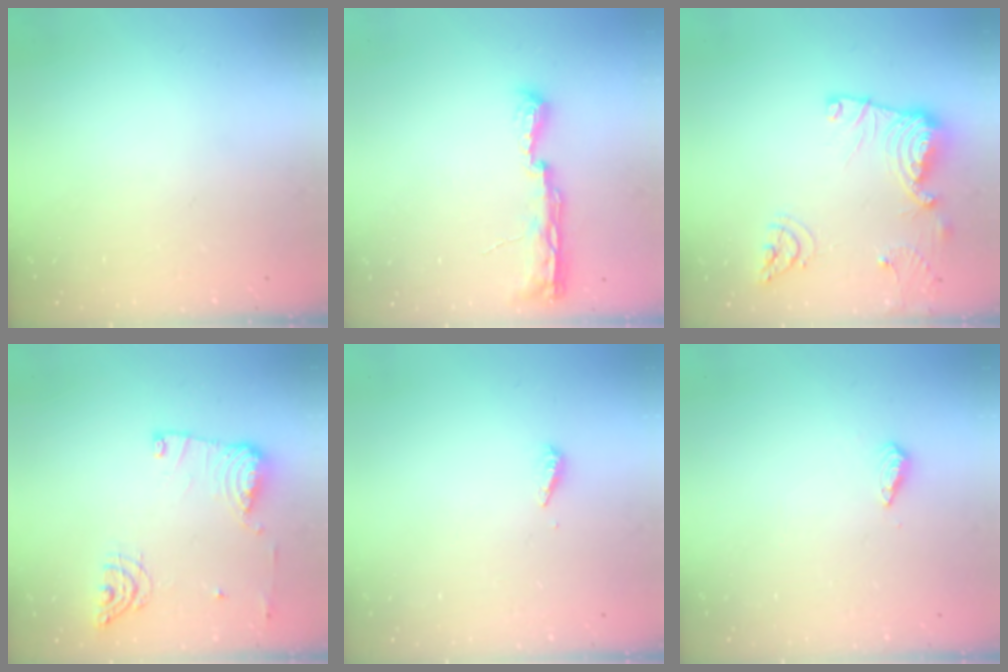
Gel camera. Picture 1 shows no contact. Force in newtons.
{"total": 8.1, "press": 8.0, "slide": 0.9}
{"total": 14.1, "press": 14.0, "slide": 1.1}
{"total": 13.4, "press": 13.4, "slide": 0.6}
{"total": 2.8, "press": 2.8, "slide": 0.2}
{"total": 4.2, "press": 4.1, "slide": 1.0}